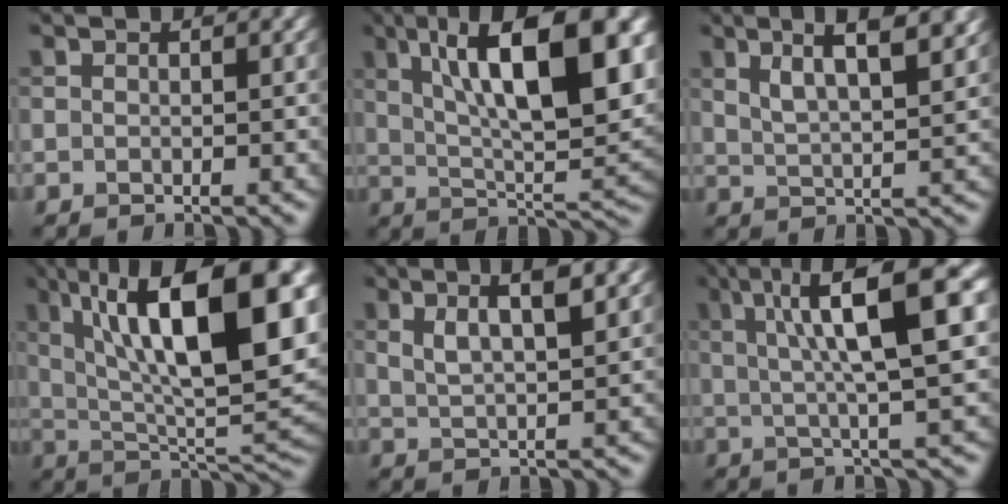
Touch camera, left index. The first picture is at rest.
{"total": 14.1, "force": [5.0, 4.5, 12.5], "torque": [-0.184, 0.003, 0.078]}
{"total": 7.3, "force": [4.0, 2.2, 5.7], "torque": [-0.071, 0.021, 0.053]}
{"total": 16.0, "force": [5.3, 5.1, 14.2], "torque": [-0.216, 0.007, 0.083]}
{"total": 6.3, "force": [3.2, 1.6, 5.2], "torque": [-0.070, 0.021, 0.037]}
{"total": 10.6, "force": [3.3, 1.8, 9.9], "torque": [-0.135, 0.019, 0.046]}